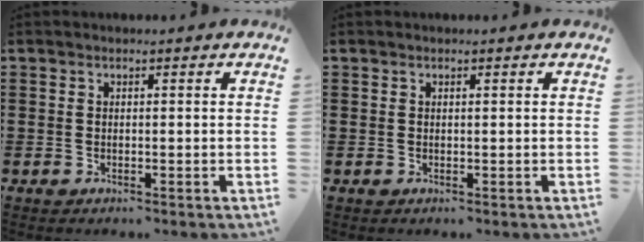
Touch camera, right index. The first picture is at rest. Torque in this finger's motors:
{"motor_torque": [-0.15, -0.13, 0.01, 0.00]}